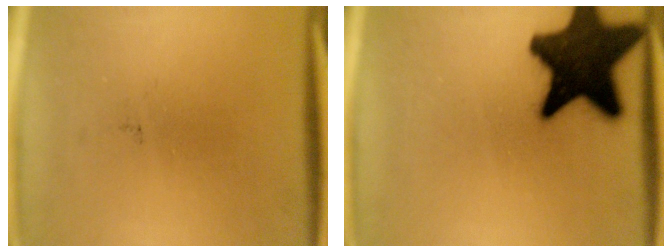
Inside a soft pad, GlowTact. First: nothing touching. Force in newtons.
{"total": 19.0}